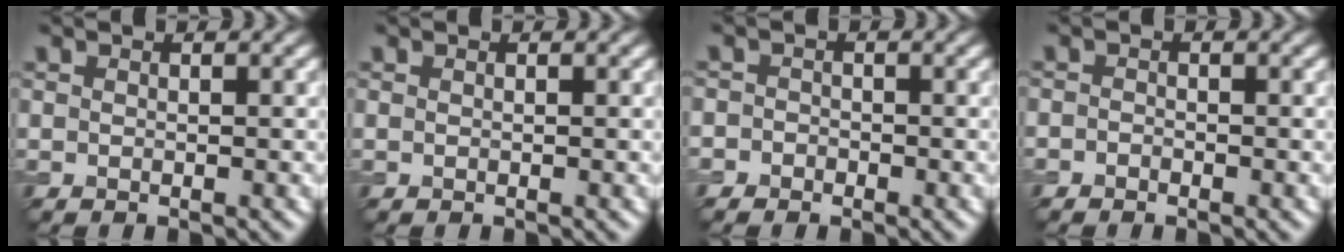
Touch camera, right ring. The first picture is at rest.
{"total": 0.0}
{"total": 1.4, "force": [-0.7, 1.2, 0.2], "torque": [0.013, 0.003, -0.019]}
{"total": 0.7, "force": [-0.6, 0.4, 0.2], "torque": [-0.001, -0.001, -0.012]}